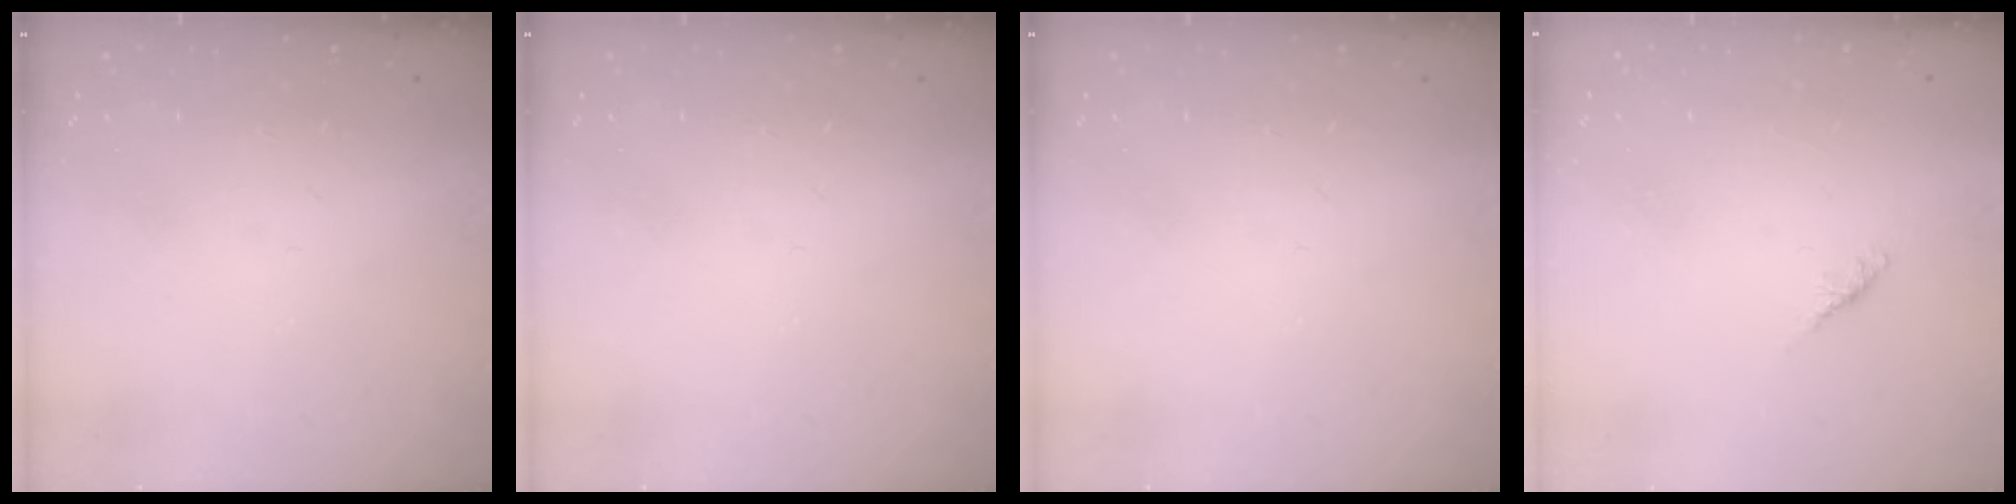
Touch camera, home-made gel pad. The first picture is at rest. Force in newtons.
{"total": 0.0}
{"total": 0.0}
{"total": 1.8, "press": 1.7, "slide": 0.6}